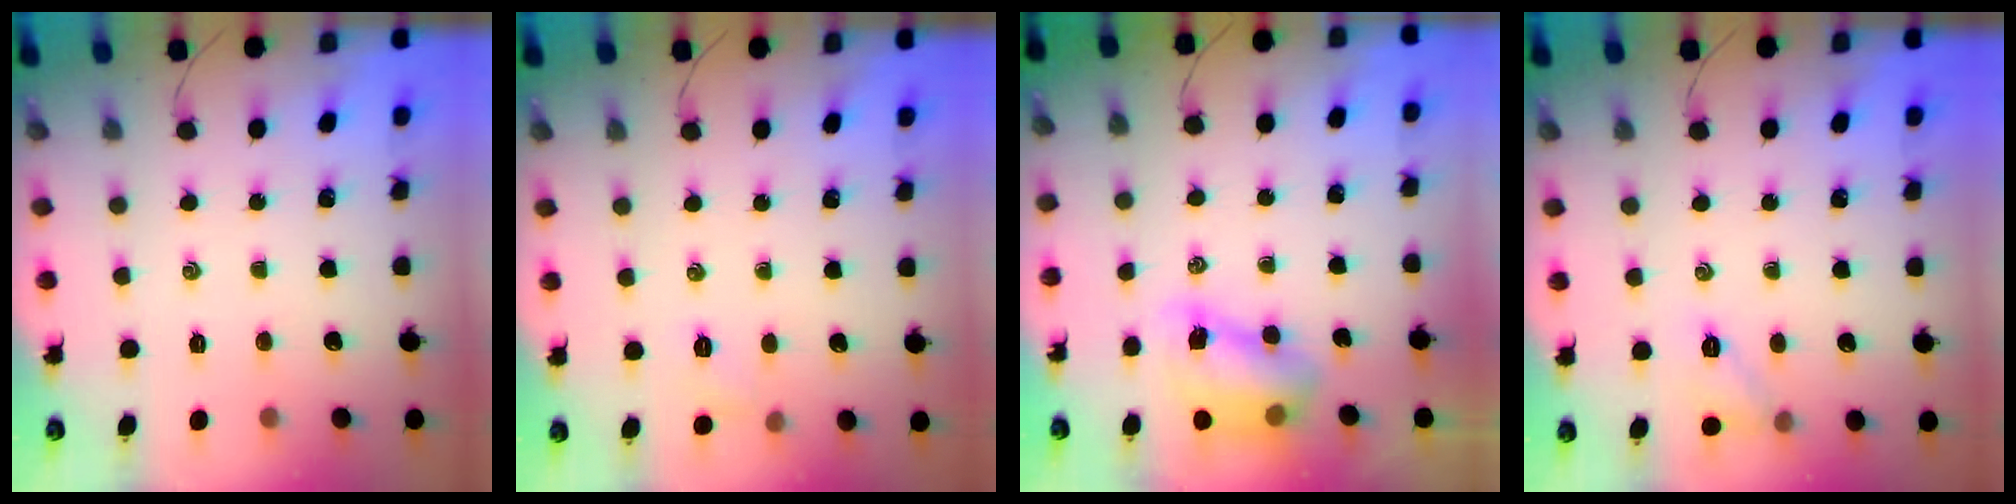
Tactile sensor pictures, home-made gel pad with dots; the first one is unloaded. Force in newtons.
{"total": 4.6, "press": 4.5, "slide": 1.3}
{"total": 8.3, "press": 8.2, "slide": 1.3}
{"total": 6.8, "press": 6.7, "slide": 1.5}